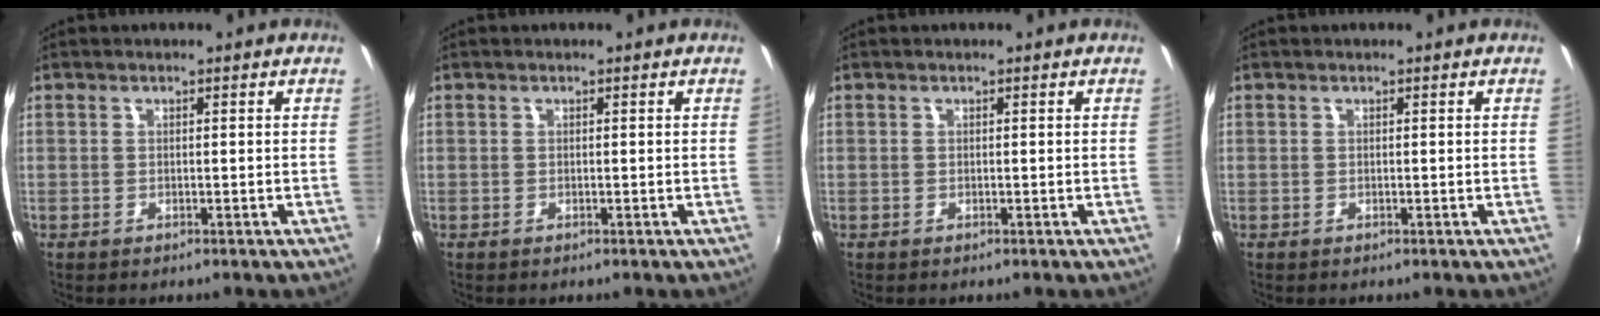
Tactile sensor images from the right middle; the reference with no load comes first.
{"total": 0.0}
{"total": 0.0}
{"total": 0.0}